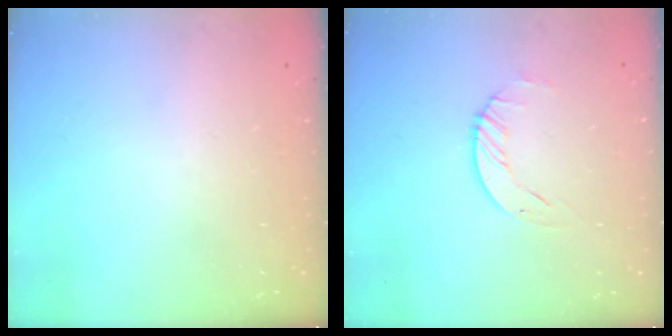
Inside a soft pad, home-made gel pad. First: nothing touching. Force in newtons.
{"total": 2.3, "press": 2.3, "slide": 0.3}